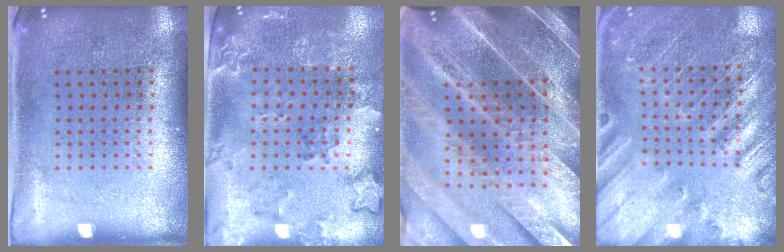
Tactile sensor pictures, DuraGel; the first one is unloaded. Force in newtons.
{"total": 1.9, "press": 1.7, "slide": 1.0}
{"total": 5.3, "press": 4.5, "slide": 2.8}
{"total": 2.5, "press": 2.5, "slide": 0.2}